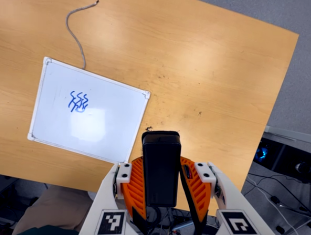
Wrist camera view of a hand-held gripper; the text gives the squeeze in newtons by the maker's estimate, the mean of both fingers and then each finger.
{"total": 5.1, "left": 4.1, "right": 6.1}